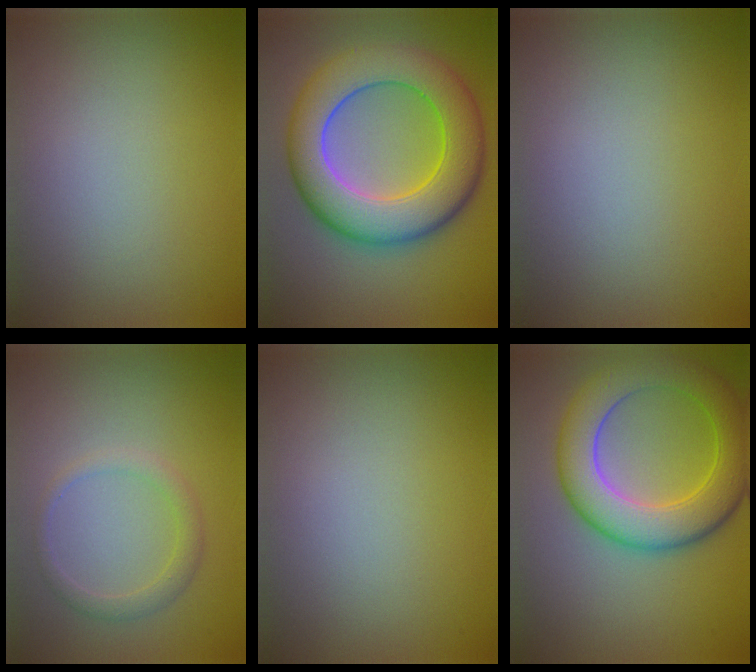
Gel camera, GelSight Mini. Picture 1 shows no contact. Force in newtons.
{"total": 10.6, "press": 10.6, "slide": 0.1}
{"total": 0.0}
{"total": 1.7, "press": 1.7, "slide": 0.2}
{"total": 0.0}
{"total": 7.9, "press": 7.9, "slide": 0.3}